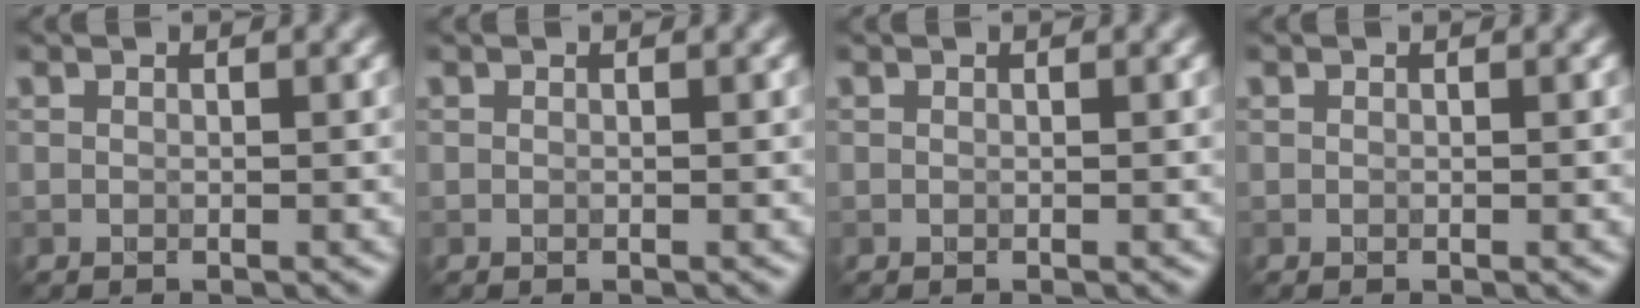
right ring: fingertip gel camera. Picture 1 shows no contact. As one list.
[{"total": 0.0}, {"total": 0.0}, {"total": 0.0}]